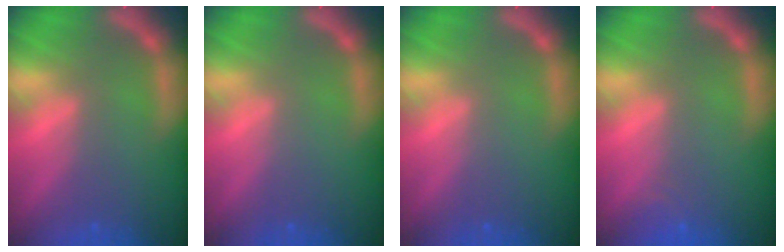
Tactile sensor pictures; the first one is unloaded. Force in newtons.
{"total": 0.0}
{"total": 0.0}
{"total": 1.4}